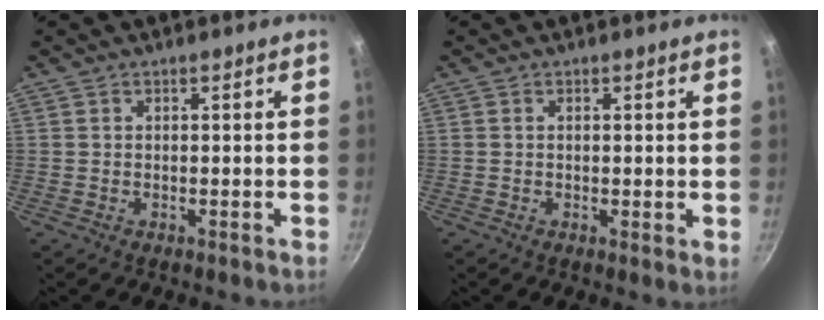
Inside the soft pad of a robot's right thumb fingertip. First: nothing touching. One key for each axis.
{"total": 1.5, "fx": 0.2, "fy": 0.5, "fz": 1.3, "tx": -0.018, "ty": -0.003, "tz": 0.000}